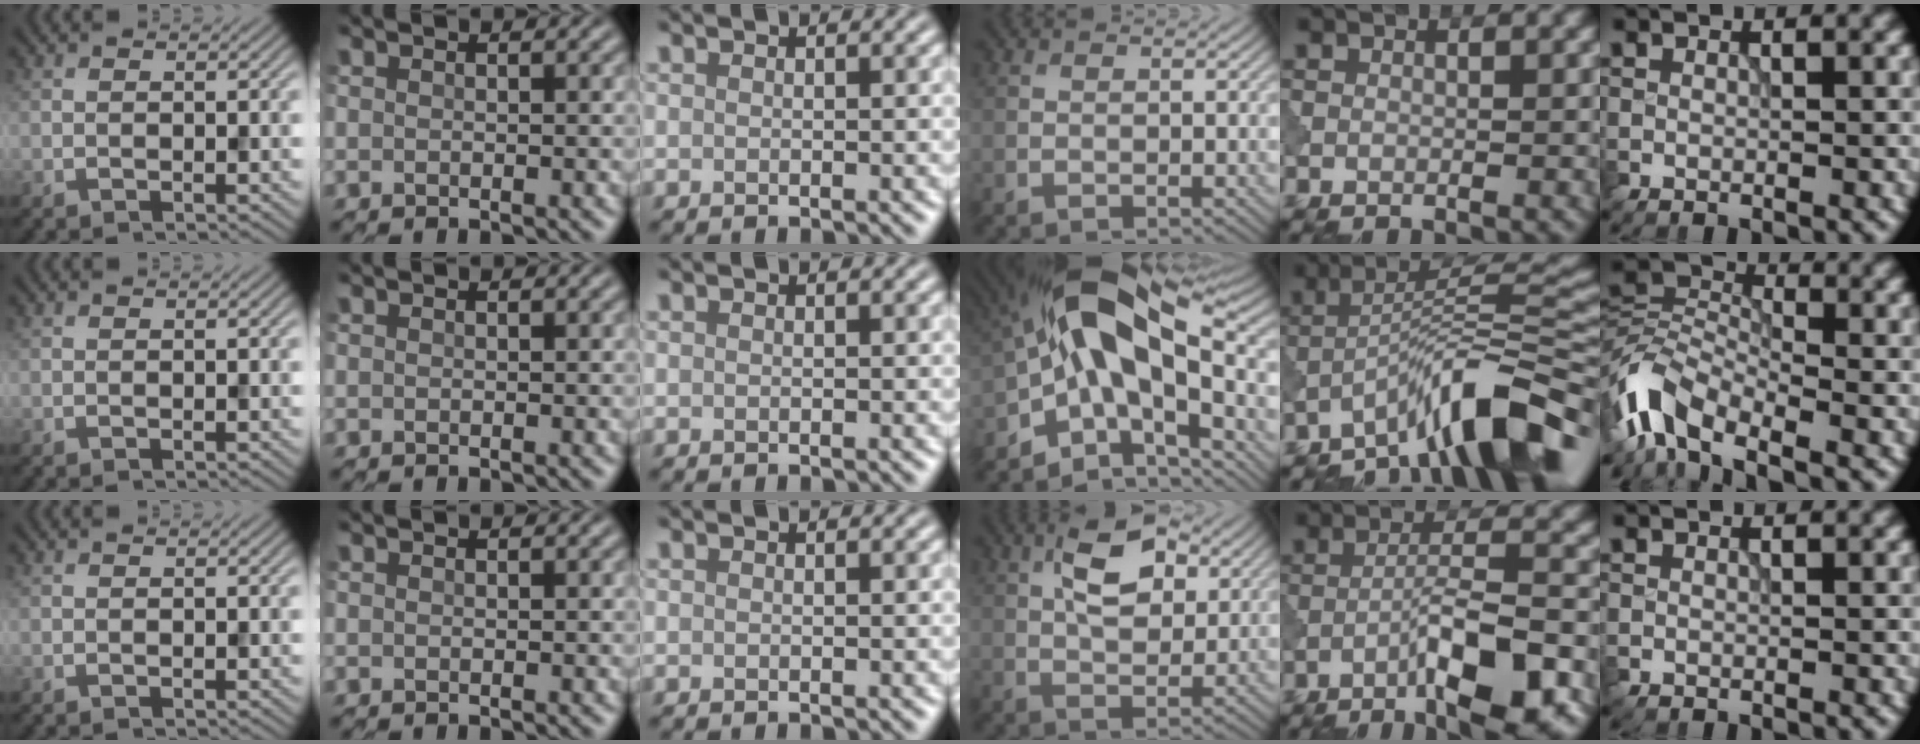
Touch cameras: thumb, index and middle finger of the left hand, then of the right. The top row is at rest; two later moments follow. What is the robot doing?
{"motion": "shake", "object": "bell"}